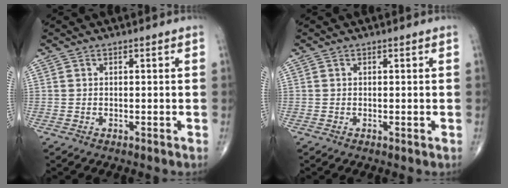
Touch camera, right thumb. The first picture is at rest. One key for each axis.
{"total": 0.0}